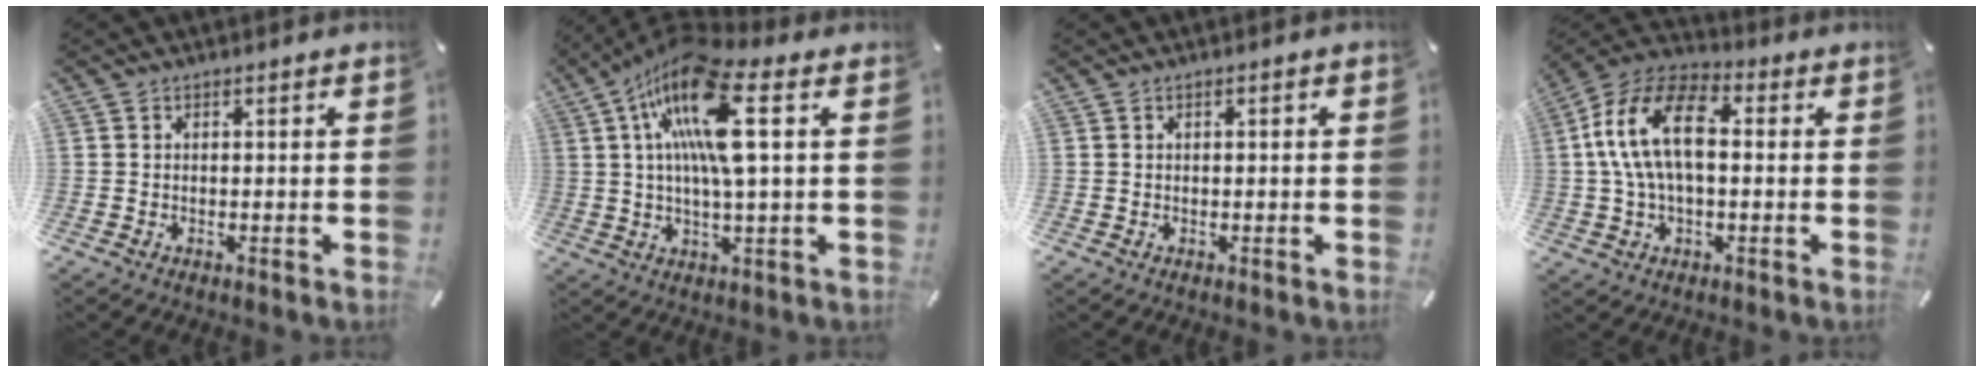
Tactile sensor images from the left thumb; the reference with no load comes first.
{"total": 16.9, "force": [4.9, 4.8, 15.4], "torque": [-0.322, -0.004, 0.075]}
{"total": 0.8, "force": [-0.1, 0.2, 0.8], "torque": [-0.013, 0.002, -0.003]}
{"total": 15.0, "force": [1.4, 8.5, 12.3], "torque": [-0.266, 0.009, 0.023]}